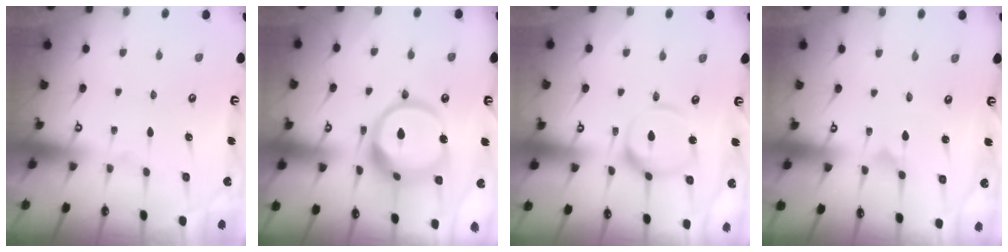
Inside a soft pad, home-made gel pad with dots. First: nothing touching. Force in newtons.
{"total": 15.9, "press": 15.9, "slide": 1.4}
{"total": 11.3, "press": 11.3, "slide": 1.0}
{"total": 1.0, "press": 1.0, "slide": 0.0}